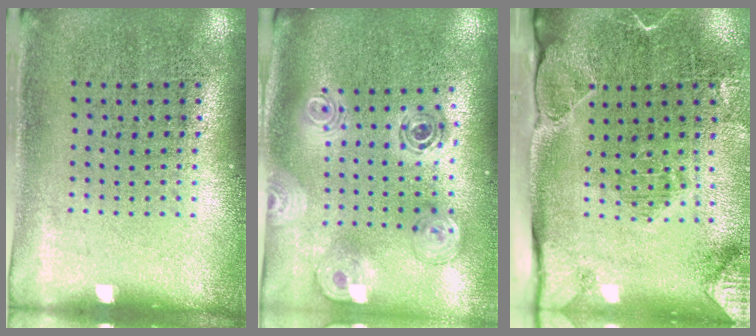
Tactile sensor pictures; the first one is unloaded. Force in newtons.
{"total": 1.5, "press": 1.3, "slide": 0.7}
{"total": 2.3, "press": 2.1, "slide": 1.1}